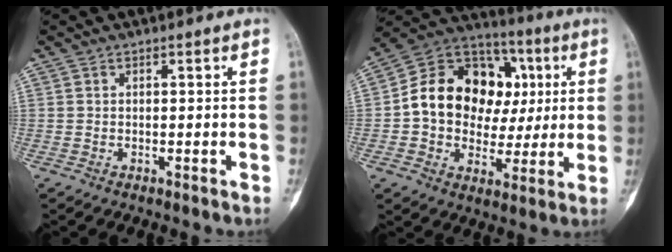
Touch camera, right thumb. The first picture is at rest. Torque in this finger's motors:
{"motor_torque": [0.29, 0.38, 1.25, -0.05, 0.30]}